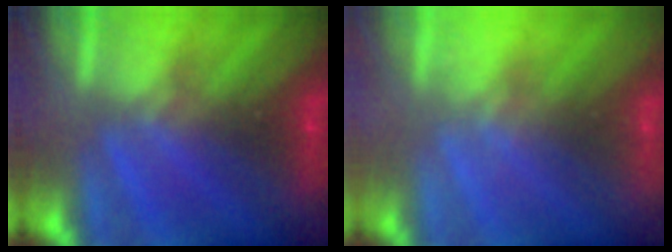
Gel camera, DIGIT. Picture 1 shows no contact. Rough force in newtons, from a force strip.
{"total": 2.1}